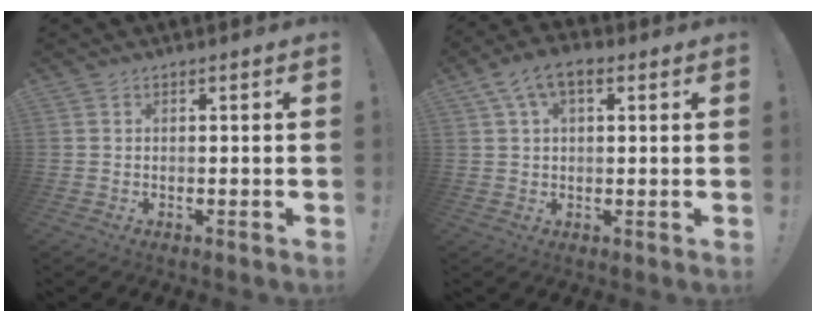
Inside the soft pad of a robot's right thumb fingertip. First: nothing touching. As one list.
[{"total": 7.1, "force": [2.9, 3.8, 5.3], "torque": [-0.096, 0.004, 0.057]}]